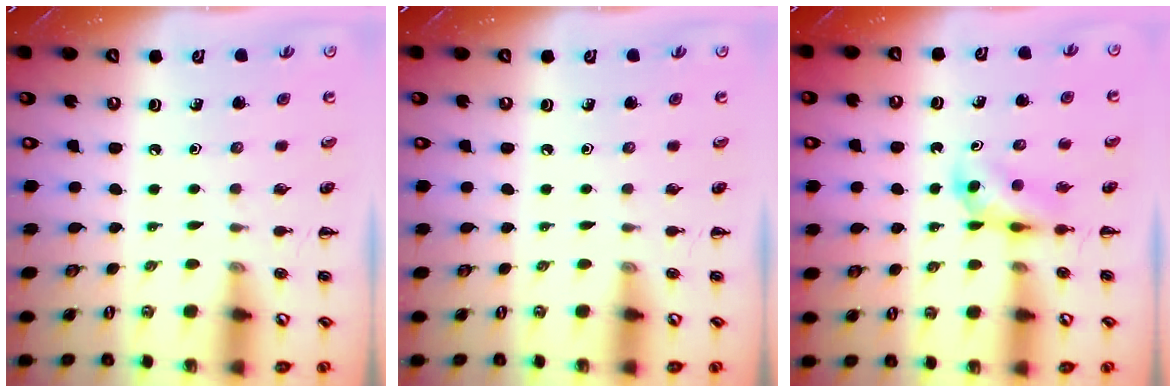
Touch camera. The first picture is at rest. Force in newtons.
{"total": 0.0}
{"total": 3.6, "press": 3.3, "slide": 1.3}